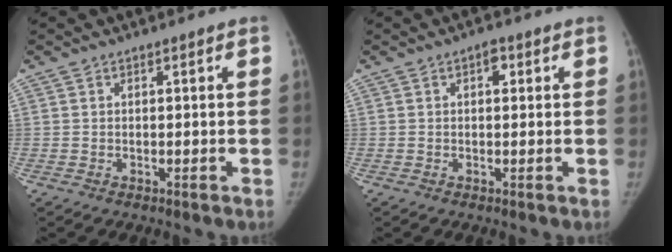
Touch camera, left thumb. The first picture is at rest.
{"total": 2.0, "force": [0.7, 1.3, 1.5], "torque": [-0.011, 0.003, 0.006]}